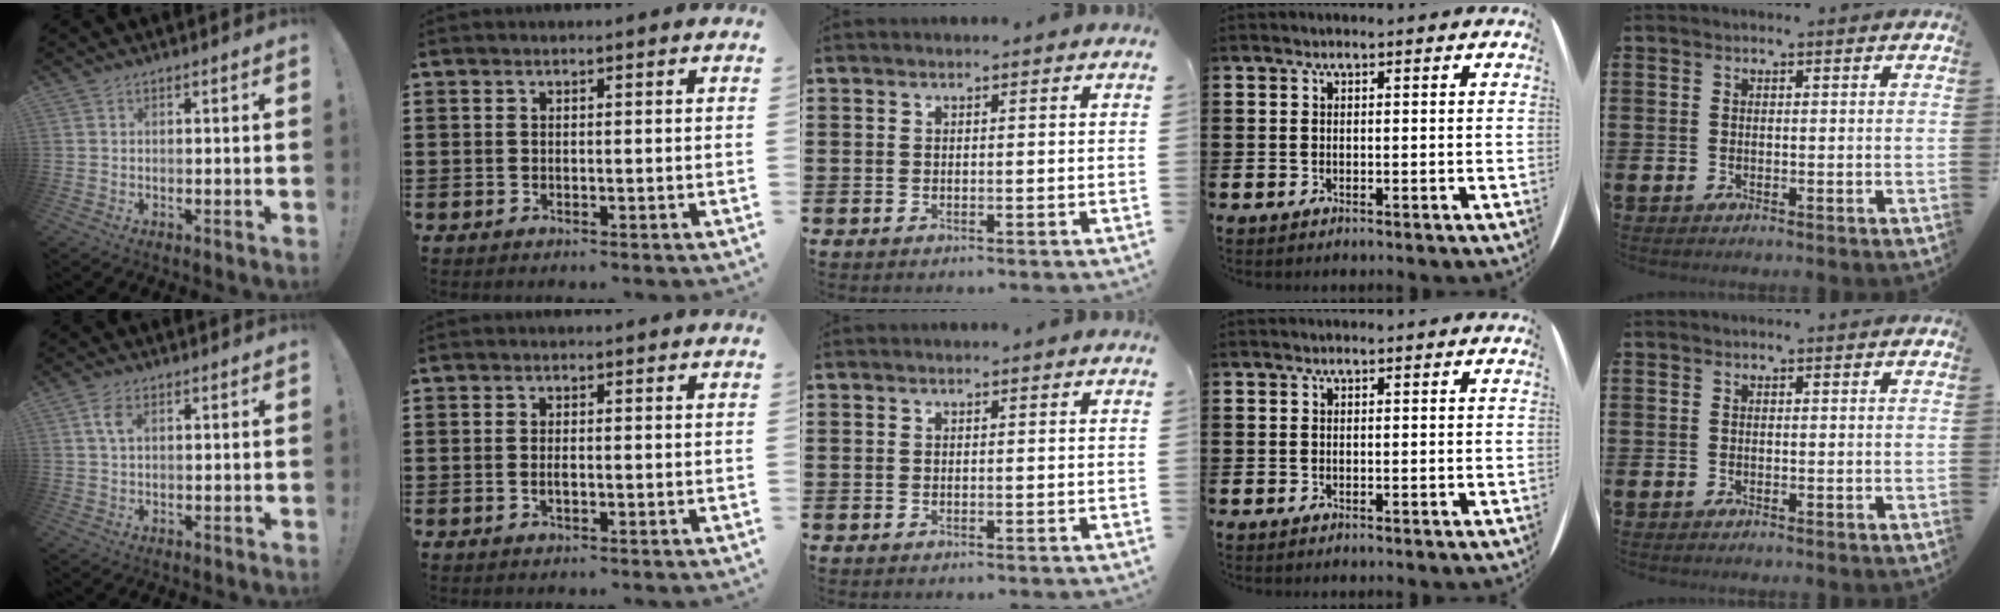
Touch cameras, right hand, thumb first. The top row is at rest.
{"thumb": {"total": 3.9, "force": [1.5, 1.9, 3.1], "torque": [-0.058, 0.002, 0.027]}, "index": {"total": 1.1, "force": [-0.2, 0.3, 1.1], "torque": [-0.020, -0.002, -0.004]}}